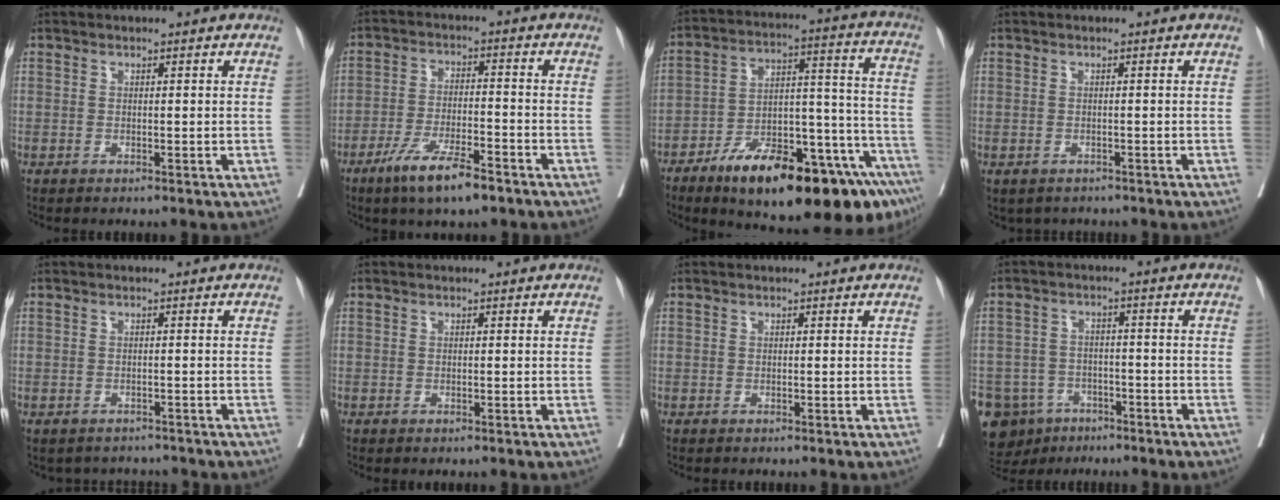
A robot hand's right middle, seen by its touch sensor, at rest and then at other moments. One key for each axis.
{"total": 9.0, "fx": -6.1, "fy": 1.5, "fz": 6.5, "tx": -0.122, "ty": -0.014, "tz": -0.105}
{"total": 25.9, "fx": -17.1, "fy": 5.5, "fz": 18.7, "tx": -0.194, "ty": 0.032, "tz": -0.259}
{"total": 2.9, "fx": -2.3, "fy": 1.7, "fz": 0.6, "tx": -0.006, "ty": 0.001, "tz": -0.030}
{"total": 3.6, "fx": -3.3, "fy": 1.5, "fz": -0.1, "tx": 0.004, "ty": 0.008, "tz": -0.042}
{"total": 0.0}
{"total": 0.0}
{"total": 15.2, "fx": -9.0, "fy": 11.2, "fz": 5.0, "tx": -0.143, "ty": 0.004, "tz": -0.124}